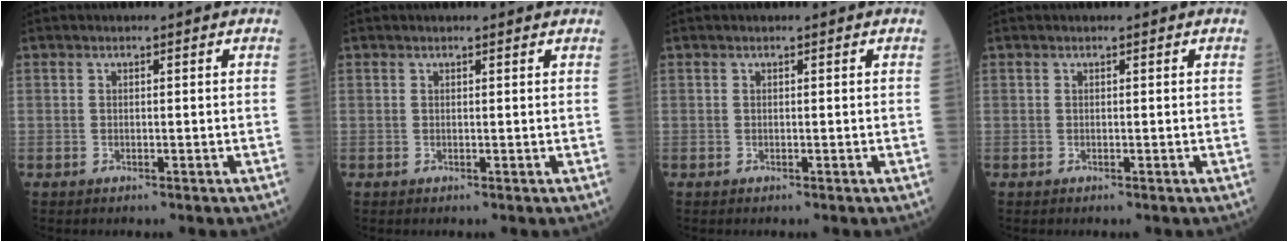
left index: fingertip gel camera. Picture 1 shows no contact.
{"total": 1.5, "force": [1.4, 0.3, 0.3], "torque": [-0.010, 0.003, 0.011]}
{"total": 0.0}
{"total": 0.0}